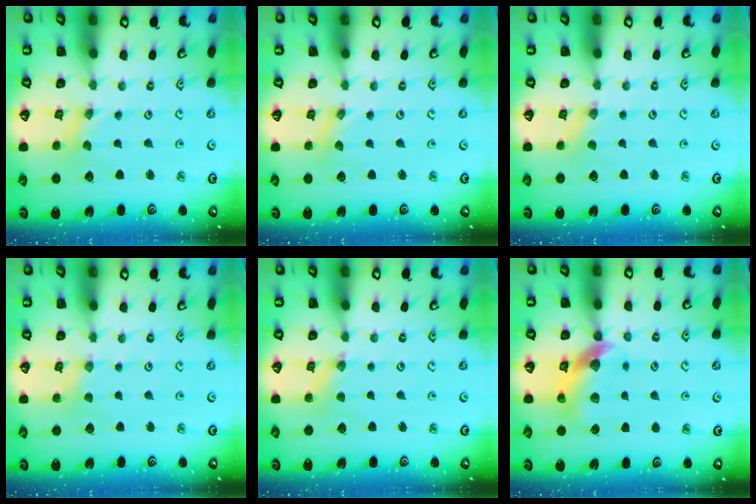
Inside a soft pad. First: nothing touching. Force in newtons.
{"total": 0.0}
{"total": 0.0}
{"total": 1.7, "press": 1.7, "slide": 0.3}
{"total": 2.6, "press": 2.5, "slide": 0.4}
{"total": 10.8, "press": 10.7, "slide": 1.6}